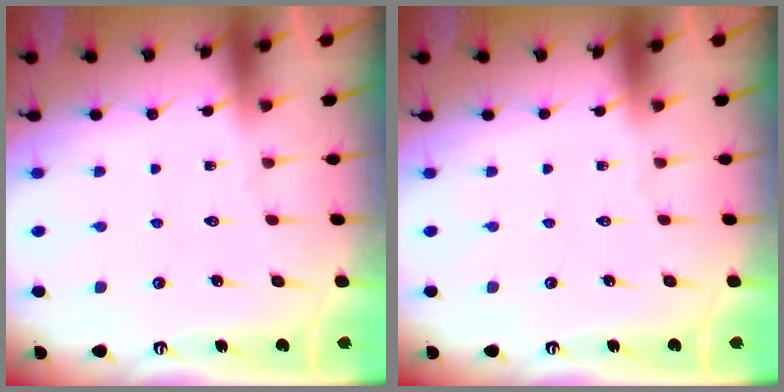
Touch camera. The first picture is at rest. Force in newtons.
{"total": 0.0}